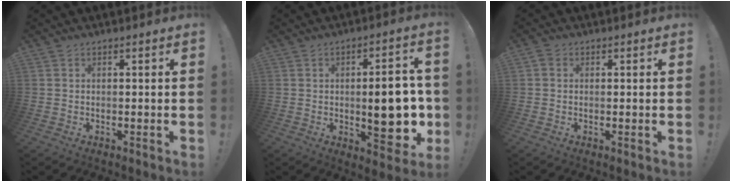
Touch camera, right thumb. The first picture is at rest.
{"total": 16.0, "force": [-1.2, 6.0, 14.8], "torque": [-0.176, -0.002, -0.013]}
{"total": 0.9, "force": [0.1, 0.7, 0.5], "torque": [-0.003, 0.001, 0.001]}